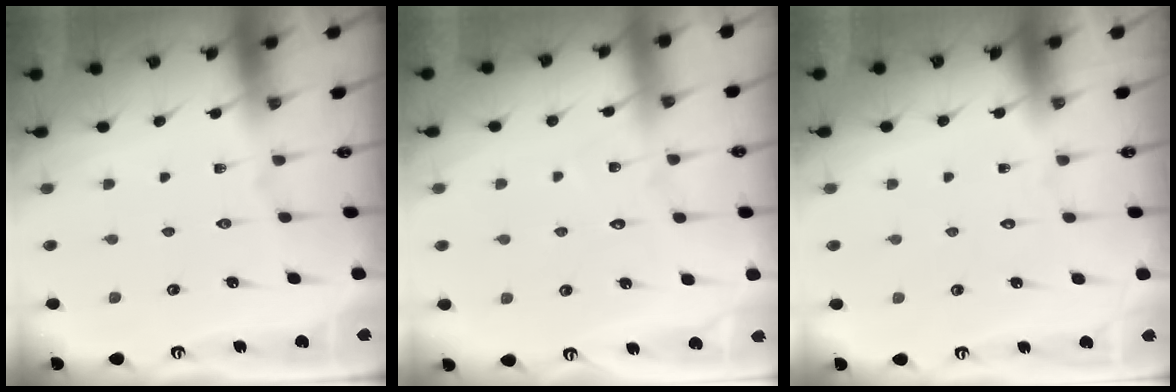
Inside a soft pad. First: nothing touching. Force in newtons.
{"total": 4.1, "press": 4.0, "slide": 0.4}
{"total": 1.7, "press": 1.7, "slide": 0.1}